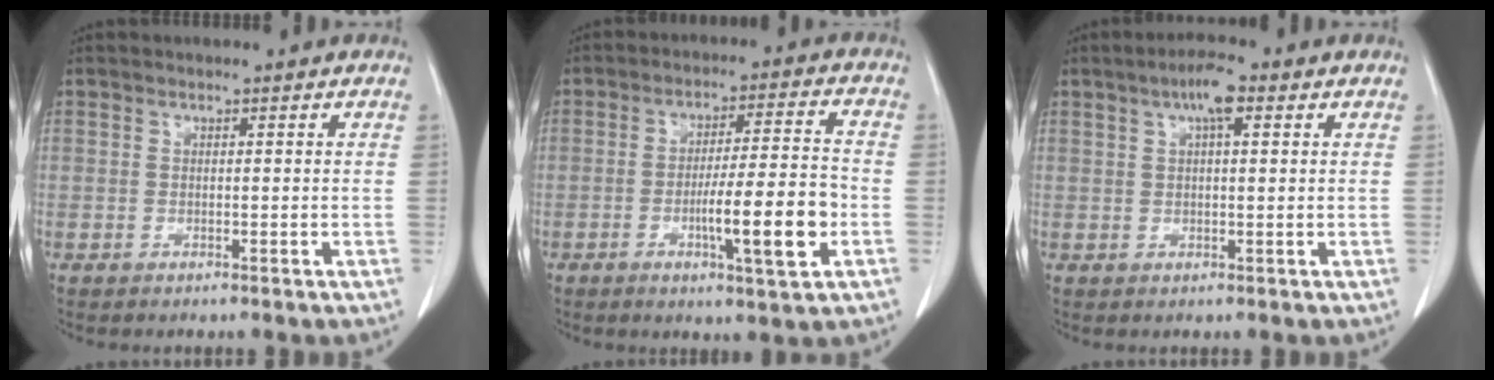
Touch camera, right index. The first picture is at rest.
{"total": 11.0, "force": [-3.3, 0.6, 10.4], "torque": [-0.164, -0.003, -0.052]}
{"total": 4.4, "force": [2.1, 1.0, 3.8], "torque": [-0.070, 0.011, 0.033]}